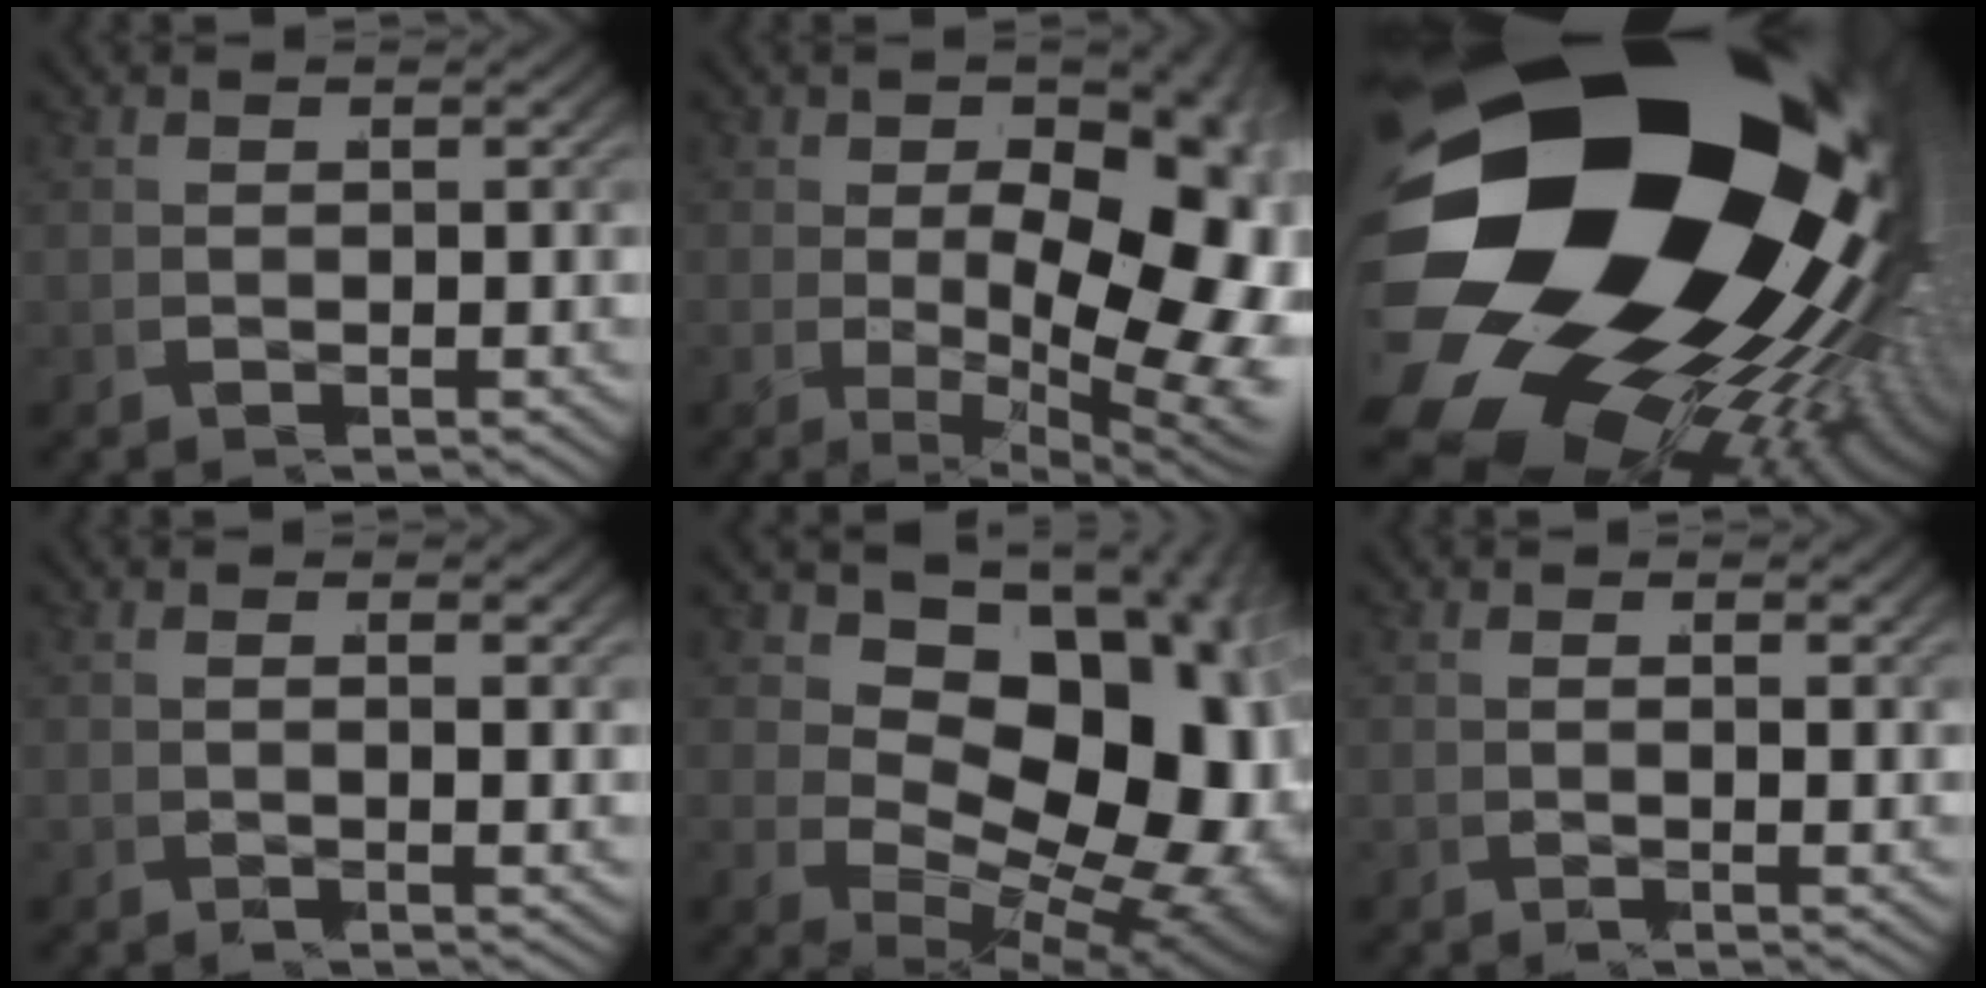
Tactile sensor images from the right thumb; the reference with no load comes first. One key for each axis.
{"total": 12.8, "fx": -1.4, "fy": 7.1, "fz": 10.5, "tx": -0.168, "ty": -0.064, "tz": 0.012}
{"total": 46.5, "fx": -4.1, "fy": 30.1, "fz": 35.3, "tx": -0.512, "ty": -0.071, "tz": -0.042}
{"total": 1.1, "fx": 0.4, "fy": -0.1, "fz": 1.1, "tx": -0.028, "ty": 0.001, "tz": 0.009}
{"total": 19.4, "fx": 0.3, "fy": 12.5, "fz": 14.9, "tx": -0.233, "ty": -0.054, "tz": 0.040}
{"total": 0.8, "fx": 0.5, "fy": -0.1, "fz": 0.7, "tx": -0.019, "ty": -0.001, "tz": 0.010}